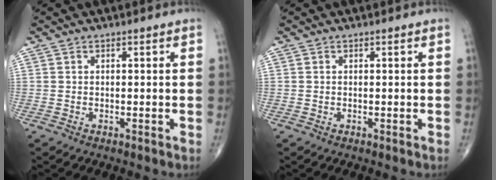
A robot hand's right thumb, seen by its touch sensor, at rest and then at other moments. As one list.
[{"total": 0.0}]